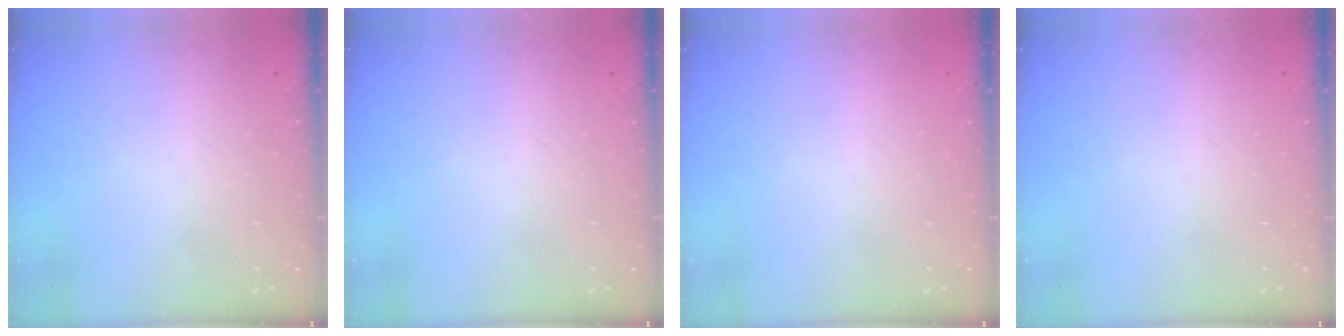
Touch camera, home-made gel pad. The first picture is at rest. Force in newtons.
{"total": 0.0}
{"total": 0.0}
{"total": 0.0}